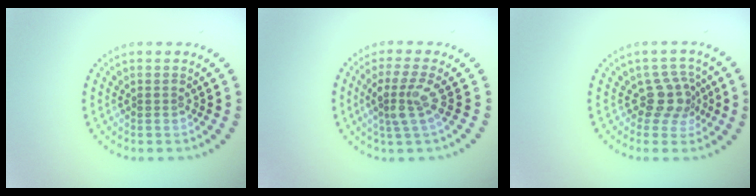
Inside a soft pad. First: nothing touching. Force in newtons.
{"total": 2.9, "press": 2.2, "slide": 1.8}
{"total": 3.0, "press": 2.2, "slide": 2.1}